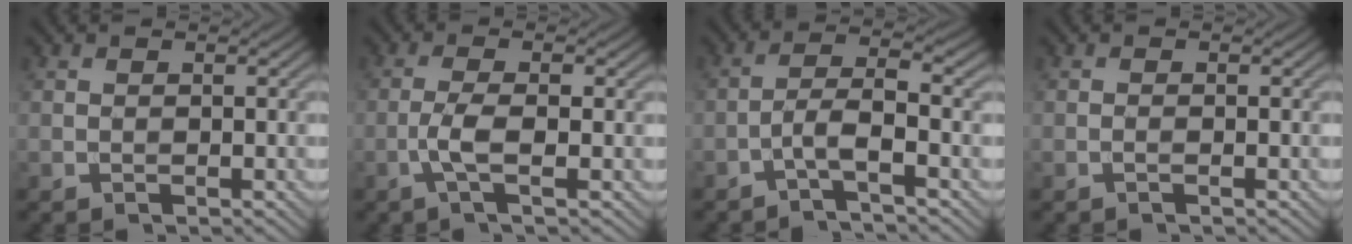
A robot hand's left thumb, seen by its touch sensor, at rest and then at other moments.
{"total": 3.4, "force": [-1.0, 0.6, 3.2], "torque": [-0.072, 0.006, -0.027]}
{"total": 3.7, "force": [-1.9, 0.6, 3.1], "torque": [-0.061, 0.012, -0.048]}
{"total": 0.6, "force": [-0.3, 0.0, 0.5], "torque": [-0.011, 0.000, -0.008]}